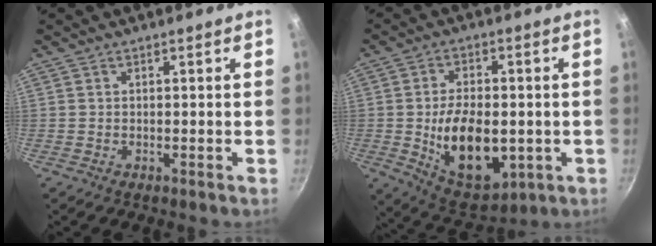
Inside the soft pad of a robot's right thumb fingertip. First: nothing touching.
{"total": 16.0, "force": [-2.1, 9.5, 12.7], "torque": [-0.178, -0.007, -0.017]}